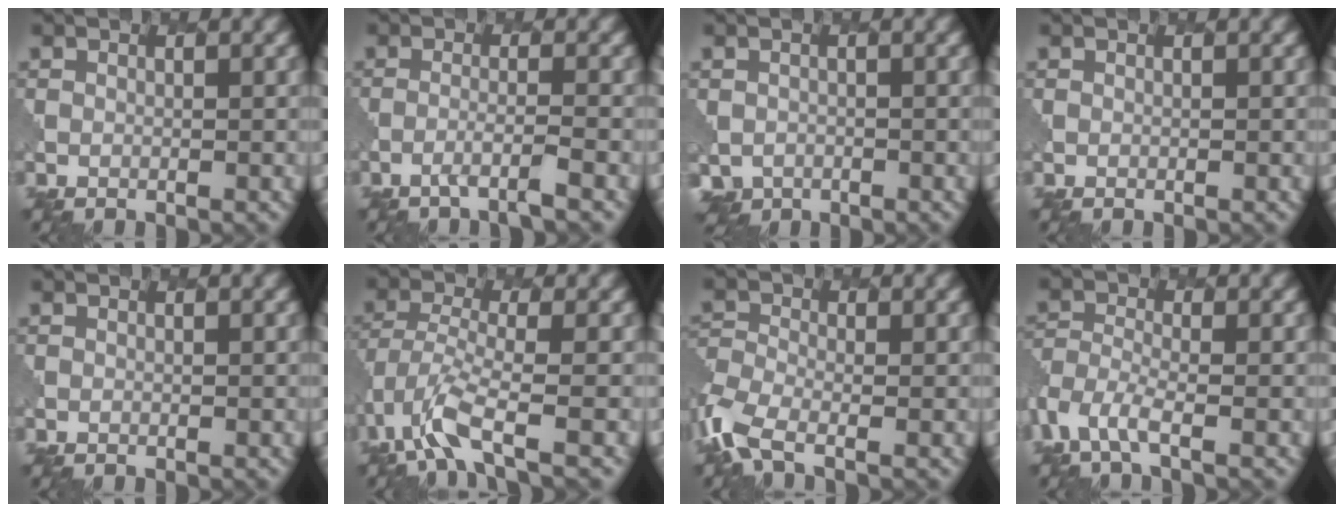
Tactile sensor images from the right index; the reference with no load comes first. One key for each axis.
{"total": 2.0, "fx": -1.4, "fy": 0.0, "fz": 1.4, "tx": -0.016, "ty": 0.005, "tz": -0.039}
{"total": 1.6, "fx": -0.8, "fy": 1.4, "fz": -0.1, "tx": 0.006, "ty": -0.012, "tz": -0.013}
{"total": 0.0}
{"total": 0.0}
{"total": 4.9, "fx": -3.1, "fy": 1.3, "fz": 3.6, "tx": -0.085, "ty": -0.011, "tz": -0.069}
{"total": 4.7, "fx": -3.0, "fy": 1.9, "fz": 3.0, "tx": -0.077, "ty": -0.012, "tz": -0.075}
{"total": 3.3, "fx": -2.2, "fy": 1.3, "fz": 2.1, "tx": -0.055, "ty": -0.013, "tz": -0.053}